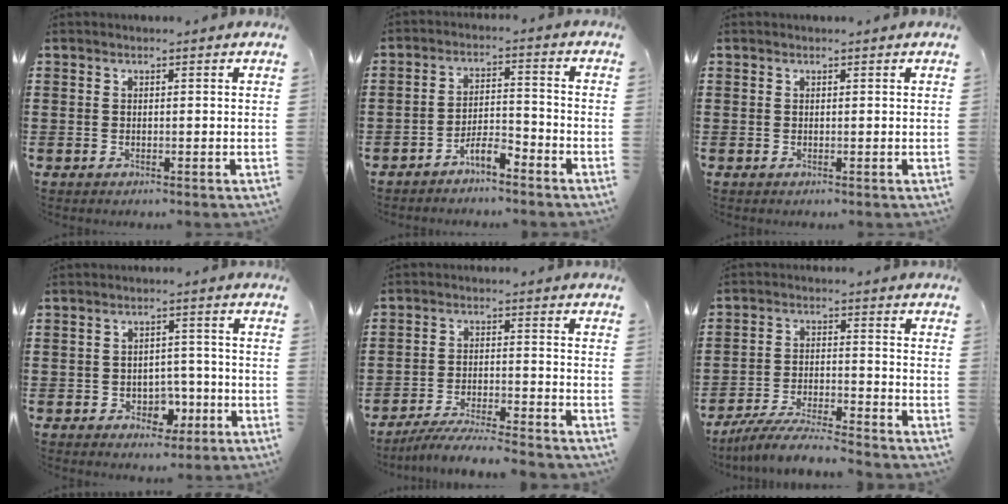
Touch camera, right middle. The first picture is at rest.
{"total": 4.7, "force": [-4.2, 0.8, 2.0], "torque": [-0.049, 0.005, -0.089]}
{"total": 0.0}
{"total": 4.1, "force": [-2.1, 3.1, 1.8], "torque": [-0.029, 0.005, -0.043]}
{"total": 5.7, "force": [-5.4, 0.0, 1.6], "torque": [-0.033, -0.007, -0.107]}
{"total": 6.7, "force": [-6.3, 0.4, 2.2], "torque": [-0.050, -0.005, -0.125]}